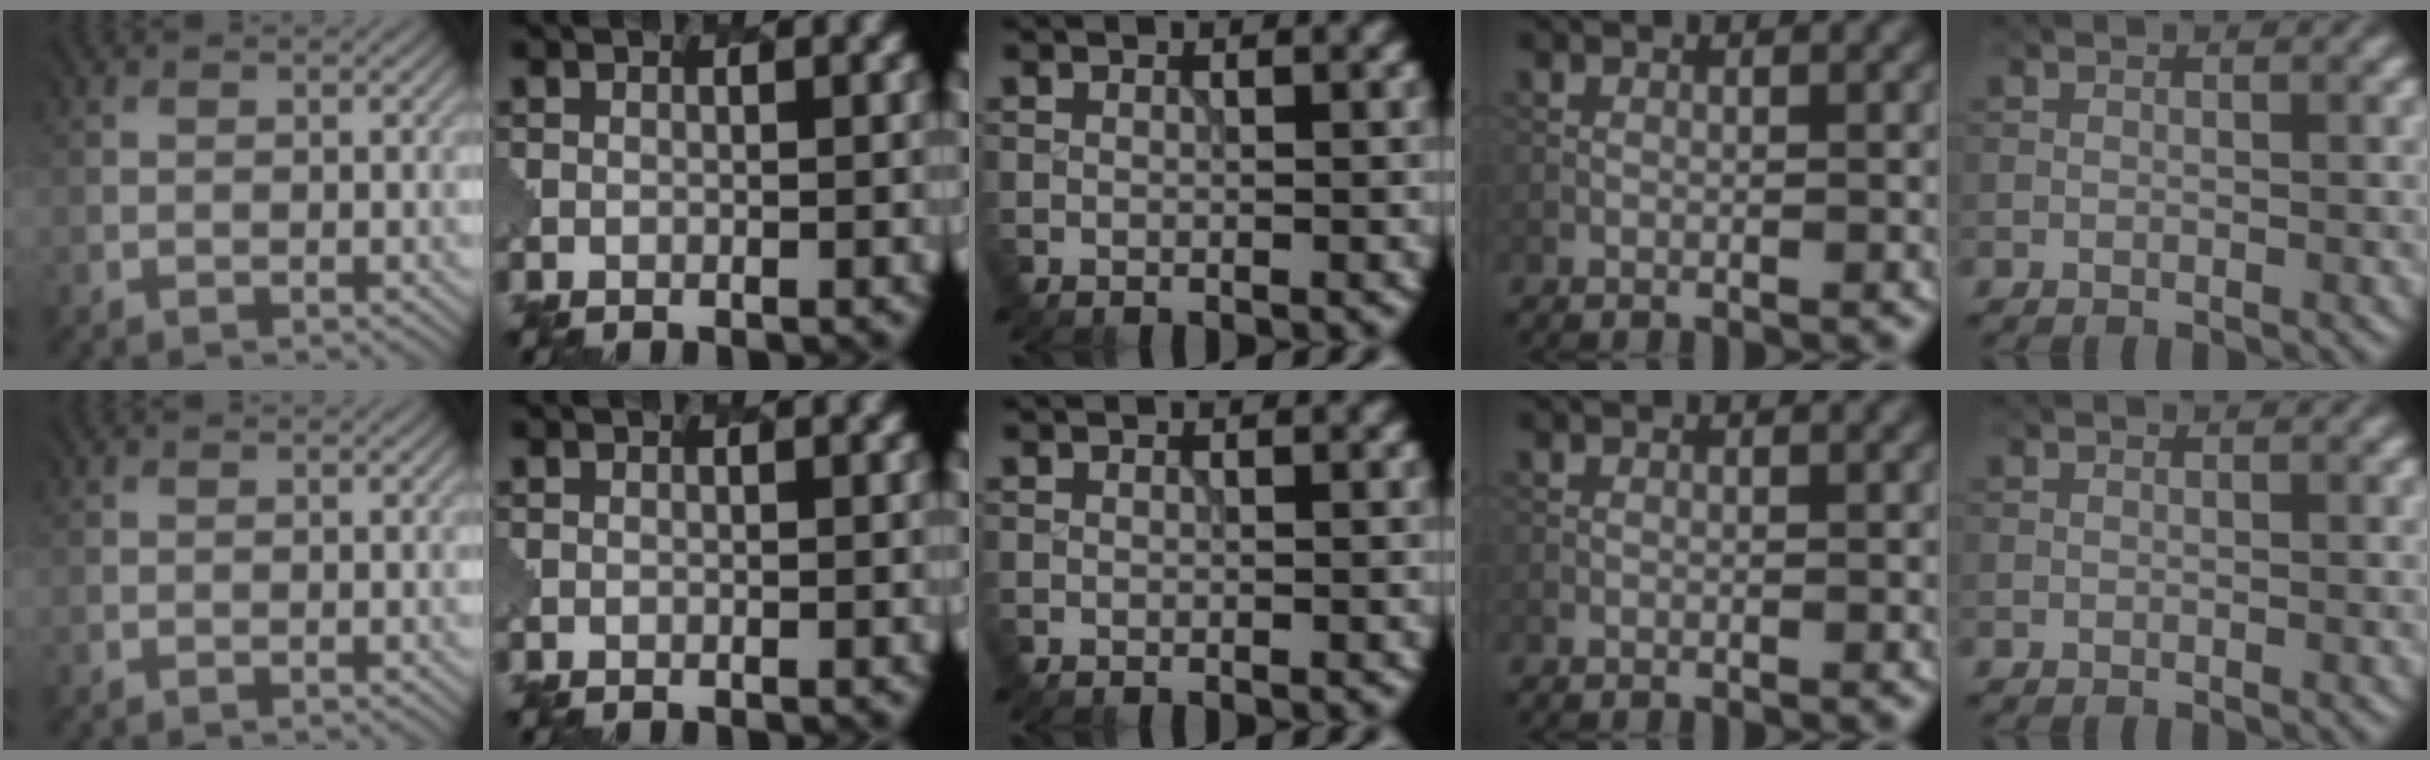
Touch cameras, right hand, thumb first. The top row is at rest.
{}